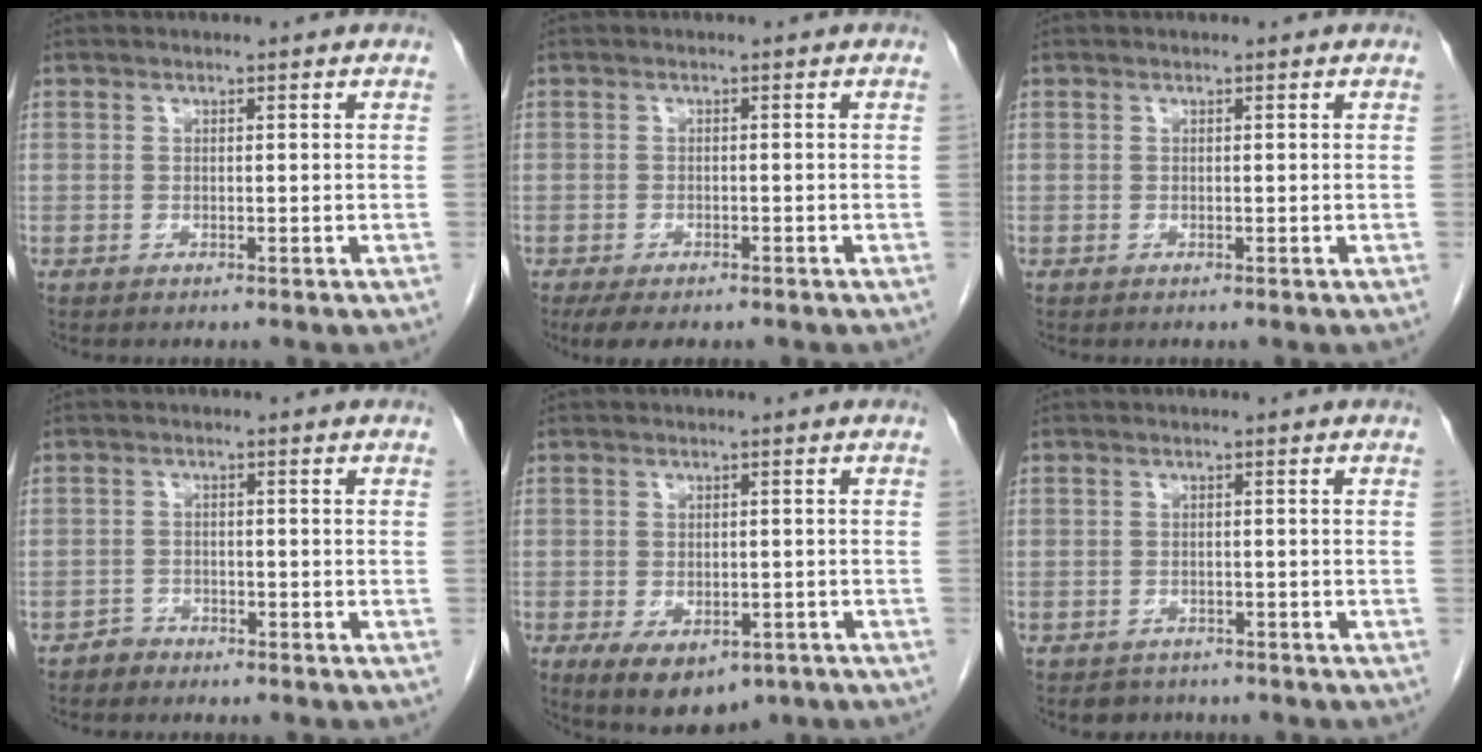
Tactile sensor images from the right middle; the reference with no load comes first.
{"total": 4.5, "force": [-3.4, 1.6, 2.6], "torque": [-0.043, -0.011, -0.049]}
{"total": 0.0}
{"total": 1.5, "force": [-1.3, 0.7, -0.2], "torque": [0.002, 0.004, -0.025]}
{"total": 9.0, "force": [-5.0, 5.1, 5.5], "torque": [-0.082, -0.008, -0.067]}
{"total": 2.5, "force": [-2.1, 1.3, -0.2], "torque": [-0.006, 0.002, -0.031]}